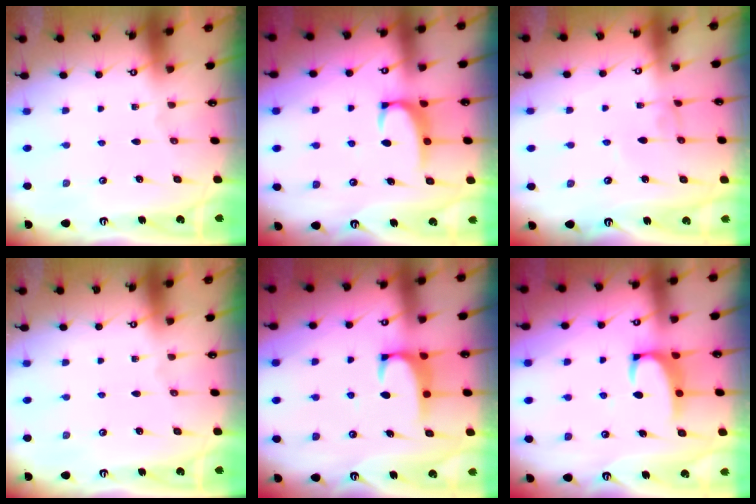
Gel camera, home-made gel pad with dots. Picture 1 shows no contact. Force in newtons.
{"total": 2.2, "press": 2.1, "slide": 0.6}
{"total": 1.4, "press": 1.4, "slide": 0.1}
{"total": 0.0}
{"total": 1.9, "press": 1.9, "slide": 0.3}
{"total": 3.1, "press": 3.0, "slide": 0.8}